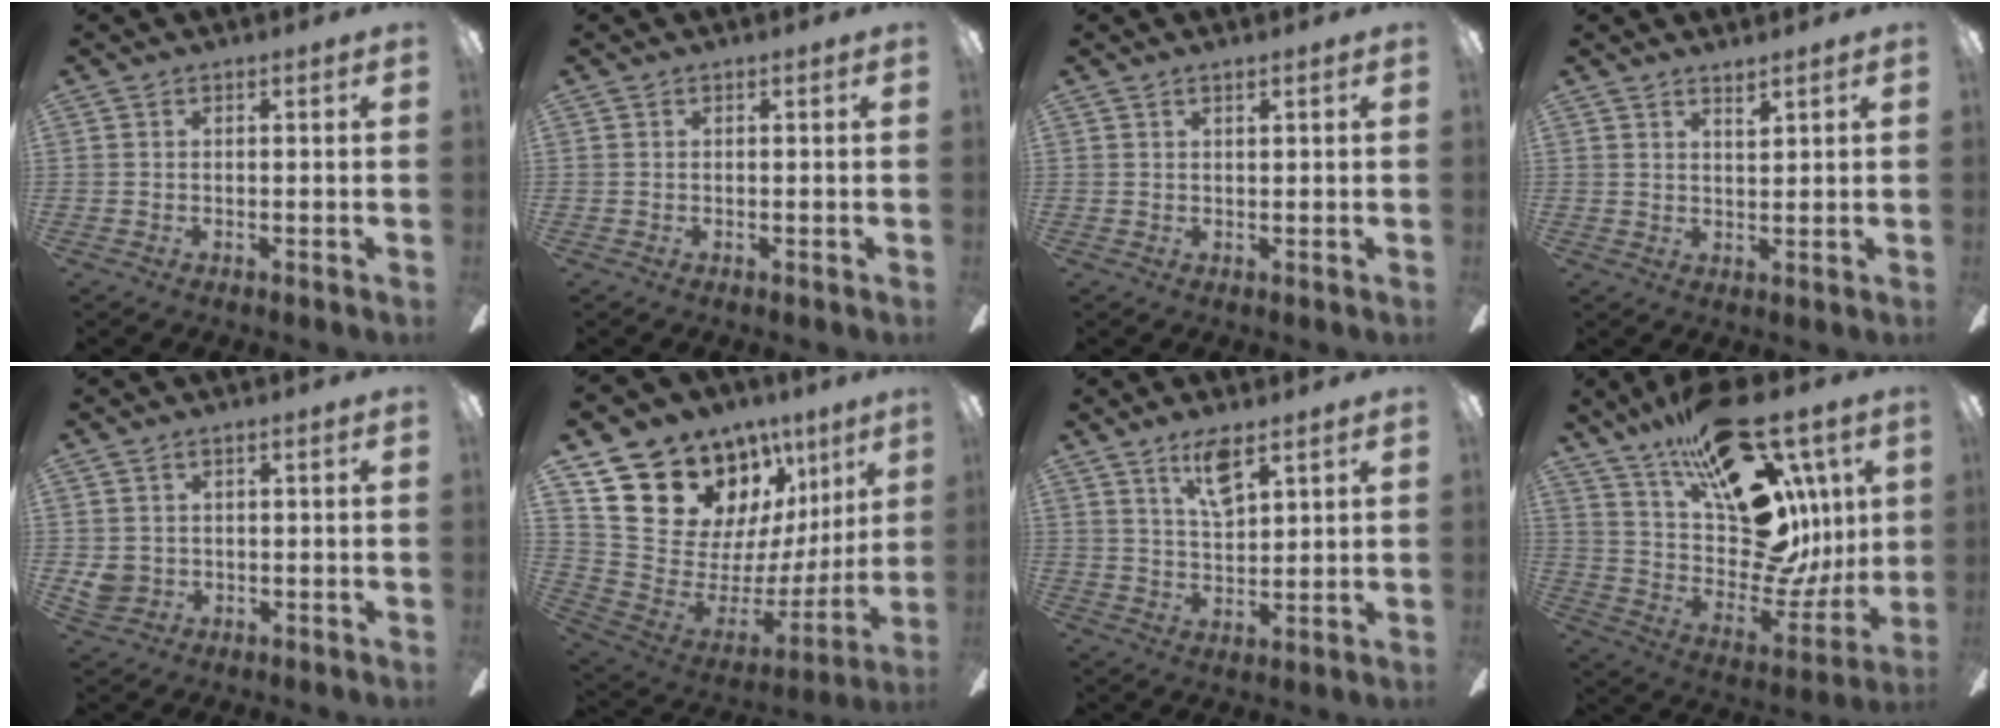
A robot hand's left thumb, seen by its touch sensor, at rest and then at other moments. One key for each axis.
{"total": 0.0}
{"total": 0.9, "fx": 0.8, "fy": 0.1, "fz": 0.4, "tx": -0.009, "ty": 0.000, "tz": 0.013}
{"total": 2.5, "fx": 2.3, "fy": 0.1, "fz": 1.0, "tx": -0.015, "ty": -0.013, "tz": 0.040}
{"total": 3.5, "fx": 0.5, "fy": 3.1, "fz": 1.4, "tx": -0.020, "ty": 0.004, "tz": 0.011}
{"total": 20.1, "fx": 14.2, "fy": 12.0, "fz": 7.8, "tx": -0.128, "ty": -0.102, "tz": 0.284}
{"total": 7.5, "fx": 5.2, "fy": 2.4, "fz": 4.9, "tx": -0.084, "ty": -0.020, "tz": 0.088}
{"total": 28.7, "fx": 14.0, "fy": 14.3, "fz": 20.5, "tx": -0.317, "ty": -0.103, "tz": 0.264}